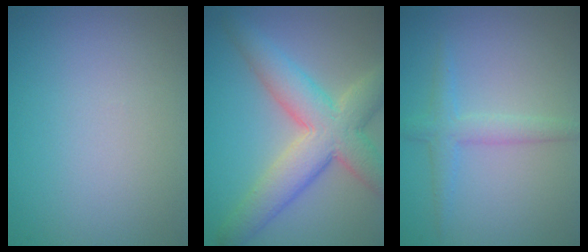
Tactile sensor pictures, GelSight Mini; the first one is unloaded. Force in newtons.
{"total": 7.8, "press": 7.8, "slide": 0.5}
{"total": 2.3, "press": 2.3, "slide": 0.1}